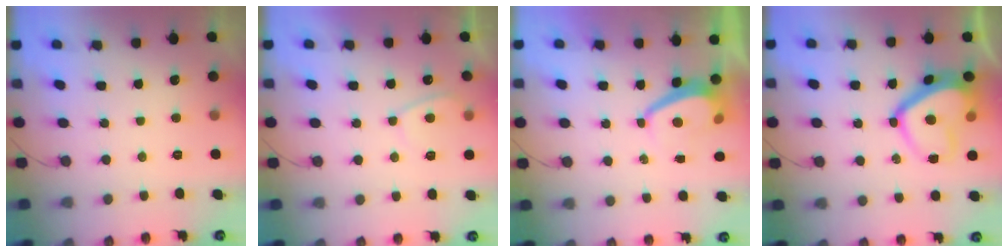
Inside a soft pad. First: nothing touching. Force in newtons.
{"total": 4.1, "press": 4.0, "slide": 0.8}
{"total": 3.4, "press": 3.3, "slide": 0.8}
{"total": 14.6, "press": 14.6, "slide": 1.3}